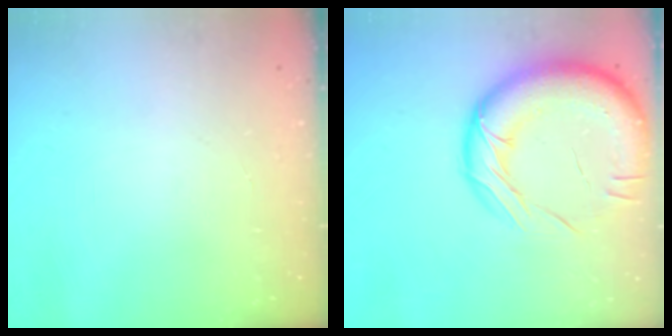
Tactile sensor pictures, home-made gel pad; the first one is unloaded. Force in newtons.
{"total": 21.8, "press": 21.6, "slide": 2.8}